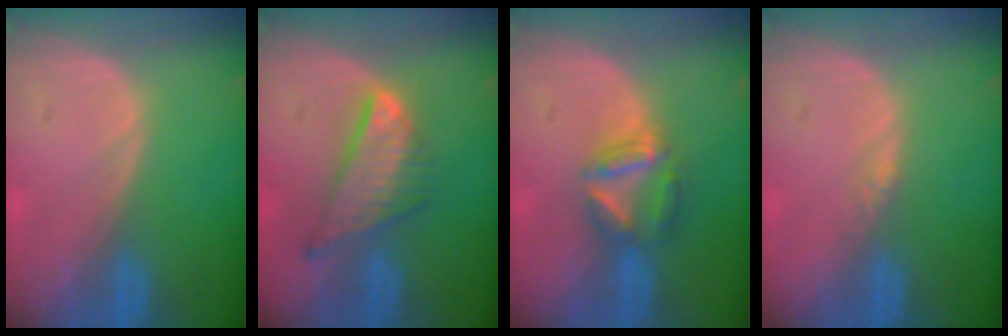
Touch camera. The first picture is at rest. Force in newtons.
{"total": 8.1, "press": 6.8, "slide": 4.3}
{"total": 6.1, "press": 5.5, "slide": 2.7}
{"total": 1.0, "press": 0.8, "slide": 0.6}